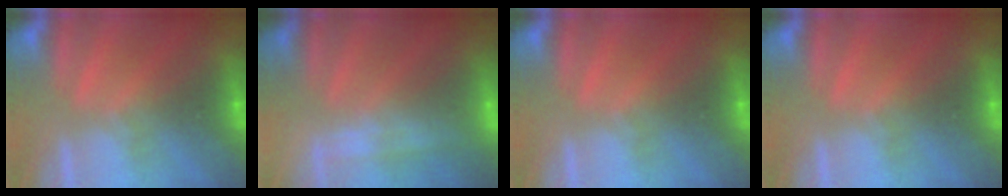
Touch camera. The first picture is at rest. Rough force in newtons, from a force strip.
{"total": 2.2}
{"total": 0.0}
{"total": 0.0}